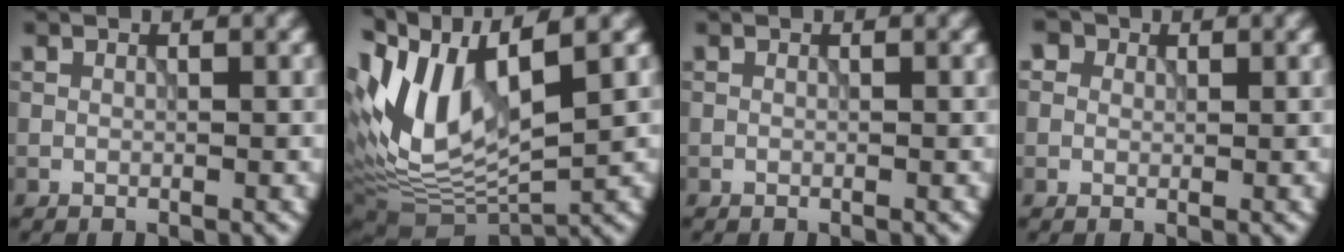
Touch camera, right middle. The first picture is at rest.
{"total": 10.6, "force": [1.8, 4.8, 9.3], "torque": [-0.196, 0.005, 0.033]}
{"total": 0.0}
{"total": 2.7, "force": [1.6, 1.9, 0.9], "torque": [-0.029, 0.003, 0.021]}